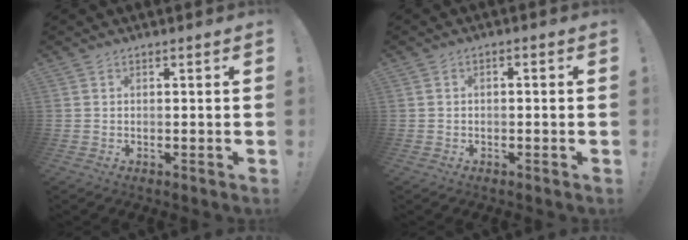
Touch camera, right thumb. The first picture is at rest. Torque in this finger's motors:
{"motor_torque": [-0.04, -0.47, -0.46, 0.14, 0.05]}